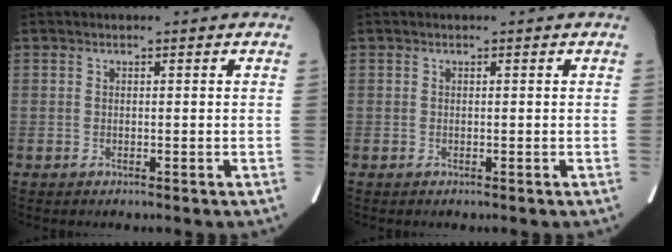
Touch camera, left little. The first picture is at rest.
{"total": 0.0}